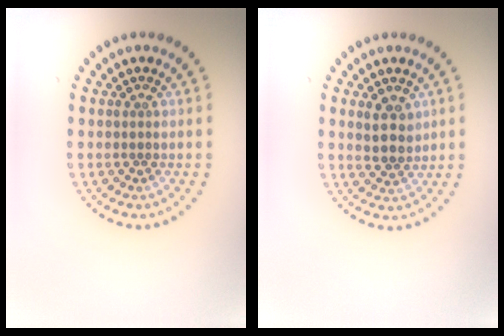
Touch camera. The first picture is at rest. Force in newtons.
{"total": 2.7, "press": 2.6, "slide": 0.9}